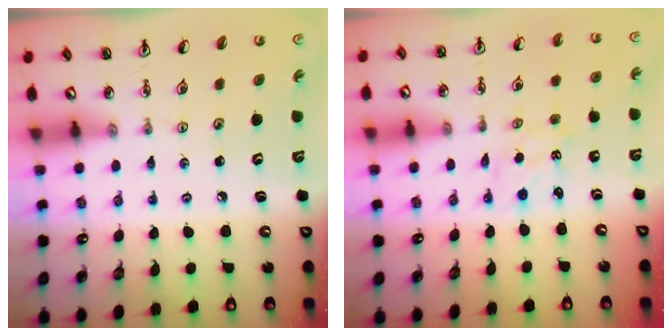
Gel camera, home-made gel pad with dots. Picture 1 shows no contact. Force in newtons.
{"total": 0.9, "press": 0.7, "slide": 0.6}